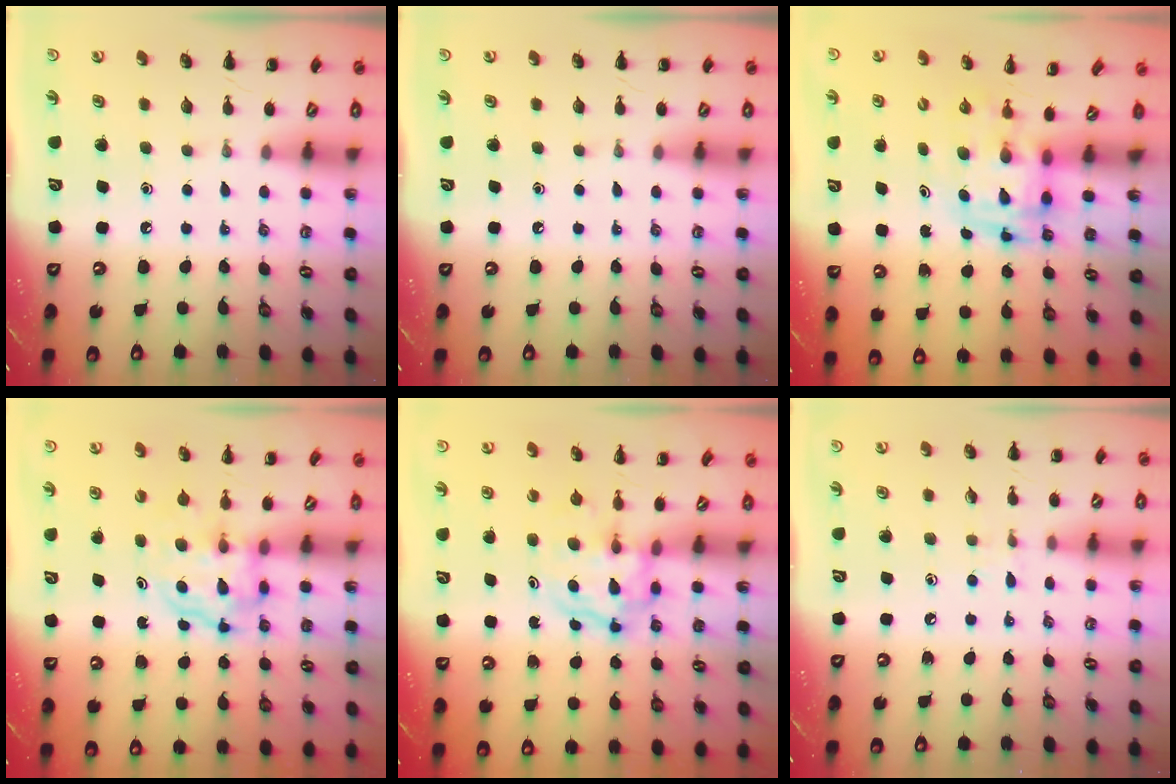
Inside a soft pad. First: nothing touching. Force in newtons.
{"total": 0.0}
{"total": 3.5, "press": 3.4, "slide": 0.7}
{"total": 3.9, "press": 3.9, "slide": 0.2}
{"total": 3.8, "press": 3.7, "slide": 0.5}
{"total": 5.3, "press": 4.8, "slide": 2.1}